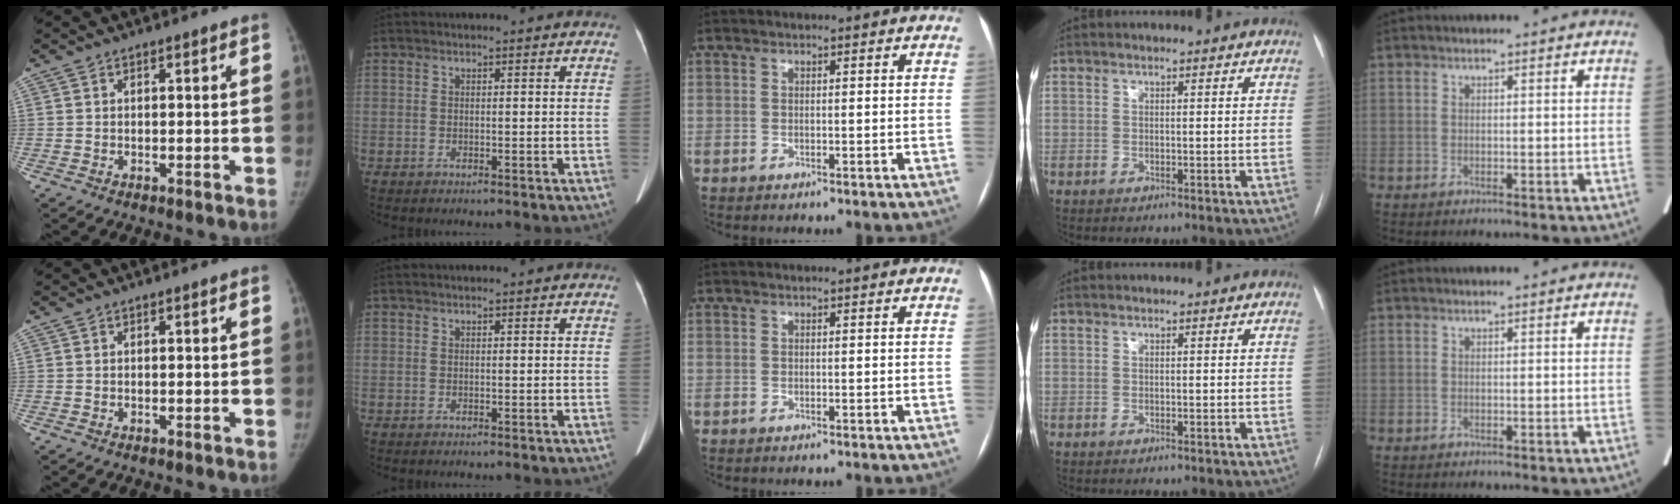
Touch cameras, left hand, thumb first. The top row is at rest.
{}